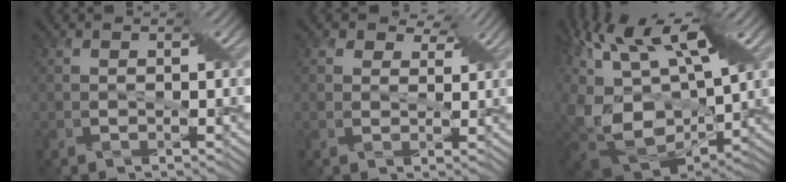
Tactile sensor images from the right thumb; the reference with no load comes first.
{"total": 5.1, "force": [3.9, 2.7, 1.9], "torque": [-0.039, -0.003, 0.058]}
{"total": 17.5, "force": [1.1, 9.3, 14.8], "torque": [-0.282, 0.037, 0.059]}